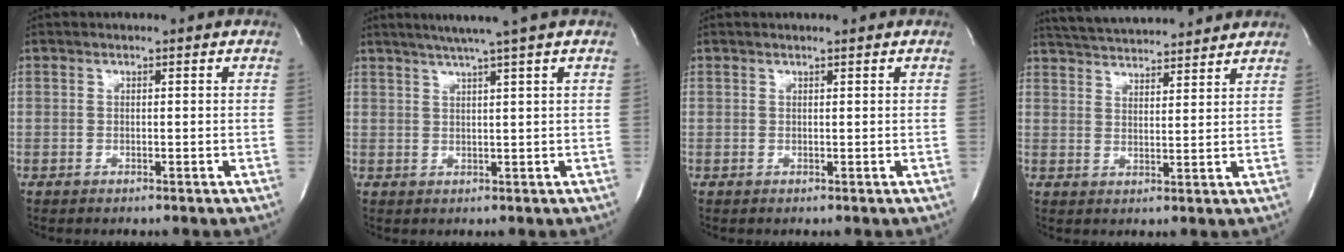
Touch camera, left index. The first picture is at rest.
{"total": 6.2, "force": [4.5, -1.6, 4.0], "torque": [-0.060, 0.008, 0.069]}
{"total": 0.8, "force": [0.7, -0.1, 0.3], "torque": [-0.009, 0.004, 0.015]}
{"total": 14.2, "force": [13.3, 1.8, 4.8], "torque": [-0.087, 0.028, 0.198]}